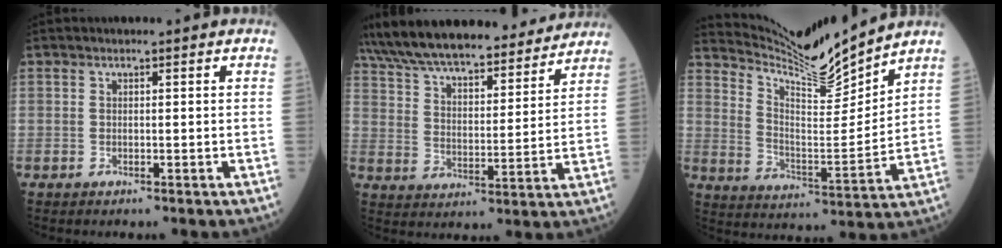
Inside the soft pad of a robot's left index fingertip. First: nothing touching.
{"total": 26.7, "force": [23.8, 6.2, 10.4], "torque": [-0.188, 0.015, 0.341]}
{"total": 11.7, "force": [11.5, -1.3, 1.7], "torque": [-0.048, -0.023, 0.211]}